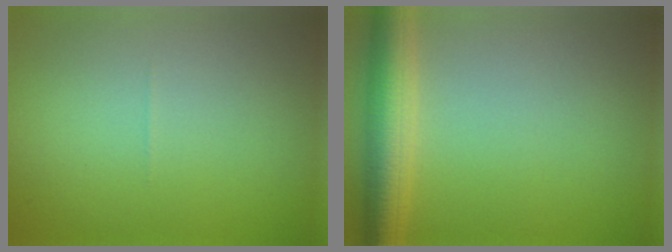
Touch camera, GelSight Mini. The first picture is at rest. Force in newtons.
{"total": 5.7, "press": 5.7, "slide": 0.2}